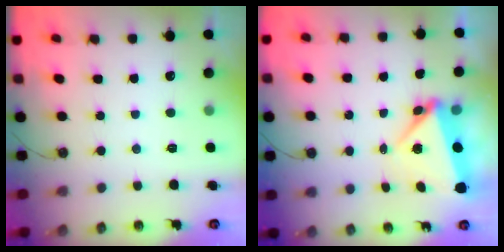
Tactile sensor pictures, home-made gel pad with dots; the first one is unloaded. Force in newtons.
{"total": 5.5, "press": 5.3, "slide": 1.7}